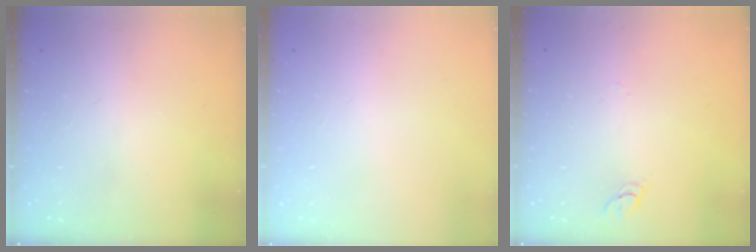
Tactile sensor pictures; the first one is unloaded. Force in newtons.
{"total": 0.0}
{"total": 3.2, "press": 3.2, "slide": 0.3}